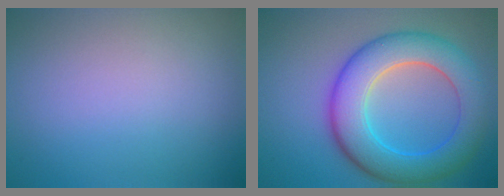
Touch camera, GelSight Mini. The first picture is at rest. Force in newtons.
{"total": 8.3, "press": 8.3, "slide": 0.4}